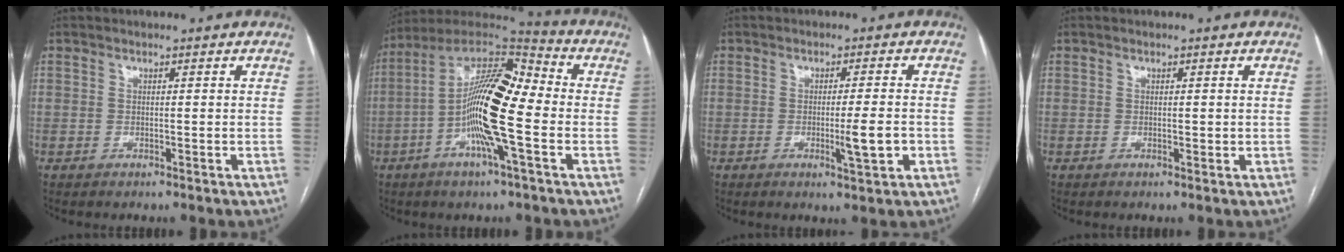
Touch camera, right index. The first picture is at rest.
{"total": 17.0, "force": [-2.8, 2.7, 16.6], "torque": [-0.303, 0.016, -0.059]}
{"total": 5.0, "force": [-1.3, 0.0, 4.8], "torque": [-0.074, -0.008, -0.018]}
{"total": 0.8, "force": [0.0, 0.3, 0.8], "torque": [-0.010, -0.001, 0.001]}